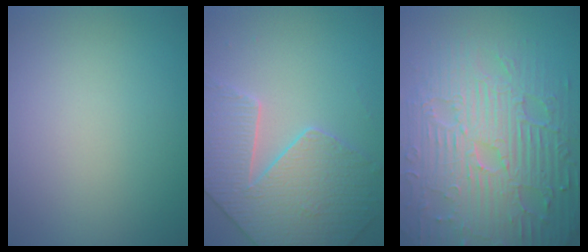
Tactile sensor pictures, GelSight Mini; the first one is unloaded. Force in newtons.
{"total": 4.8, "press": 4.7, "slide": 0.8}
{"total": 11.3, "press": 7.4, "slide": 8.6}